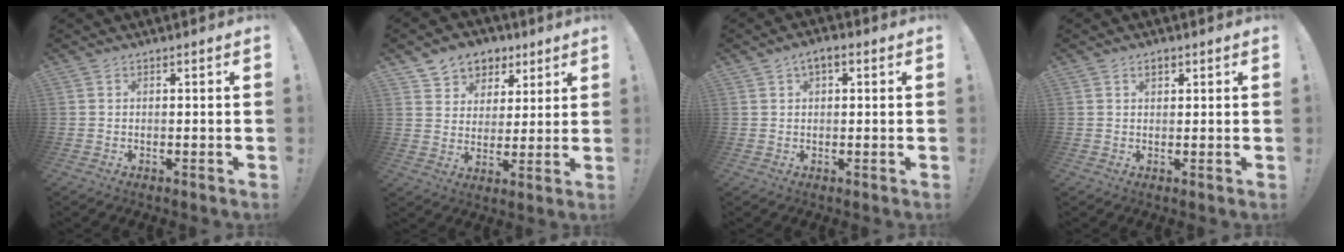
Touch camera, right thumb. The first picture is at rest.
{"total": 7.9, "force": [4.4, 6.5, 1.0], "torque": [-0.009, -0.037, 0.089]}
{"total": 2.3, "force": [0.2, 0.8, 2.1], "torque": [-0.046, 0.010, 0.004]}
{"total": 2.1, "force": [1.2, 1.1, 1.3], "torque": [-0.014, -0.002, 0.019]}